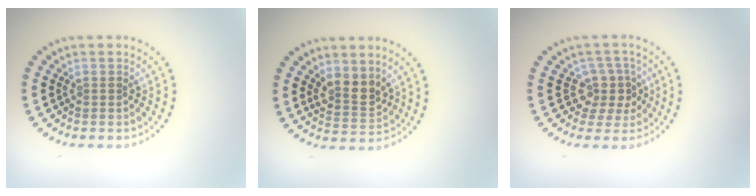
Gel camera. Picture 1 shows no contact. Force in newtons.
{"total": 2.6, "press": 2.4, "slide": 1.2}
{"total": 2.9, "press": 2.3, "slide": 1.7}